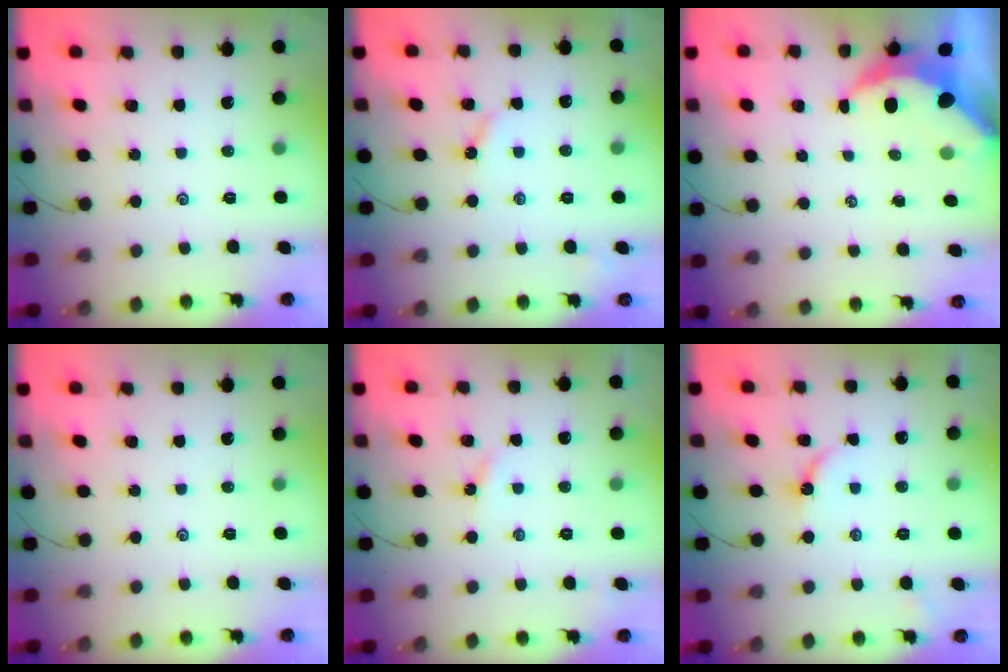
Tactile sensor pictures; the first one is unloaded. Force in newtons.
{"total": 3.6, "press": 3.6, "slide": 0.6}
{"total": 6.3, "press": 6.2, "slide": 0.9}
{"total": 0.0}
{"total": 2.7, "press": 2.7, "slide": 0.3}
{"total": 4.1, "press": 4.1, "slide": 0.4}